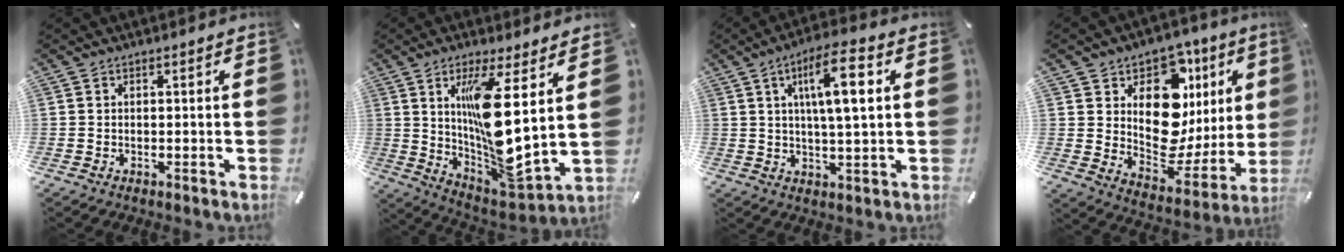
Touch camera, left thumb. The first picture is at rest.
{"total": 16.3, "force": [5.6, 3.4, 14.9], "torque": [-0.269, -0.062, 0.084]}
{"total": 11.9, "force": [3.4, 3.0, 11.0], "torque": [-0.186, 0.003, 0.050]}
{"total": 15.6, "force": [6.0, 10.7, 9.5], "torque": [-0.127, -0.067, 0.105]}